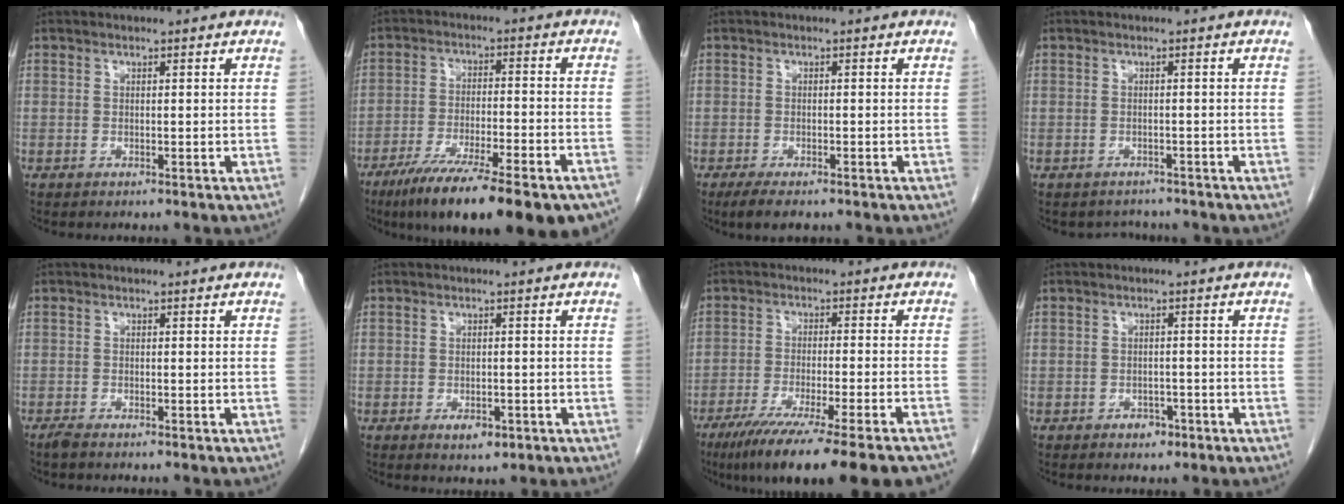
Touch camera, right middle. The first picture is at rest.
{"total": 21.8, "force": [-16.1, 3.6, 14.2], "torque": [-0.168, -0.020, -0.239]}
{"total": 3.8, "force": [-2.7, 1.1, 2.5], "torque": [-0.045, -0.008, -0.040]}
{"total": 2.9, "force": [-2.6, 1.4, -0.2], "torque": [0.000, 0.004, -0.037]}
{"total": 1.1, "force": [-1.0, 0.1, 0.5], "torque": [-0.019, -0.003, -0.019]}
{"total": 2.7, "force": [-1.3, 1.4, 1.9], "torque": [-0.026, 0.001, -0.011]}
{"total": 18.7, "force": [-14.6, 0.3, 11.7], "torque": [-0.132, -0.050, -0.221]}
{"total": 2.0, "force": [-1.2, 1.4, 0.9], "torque": [-0.009, 0.005, -0.013]}